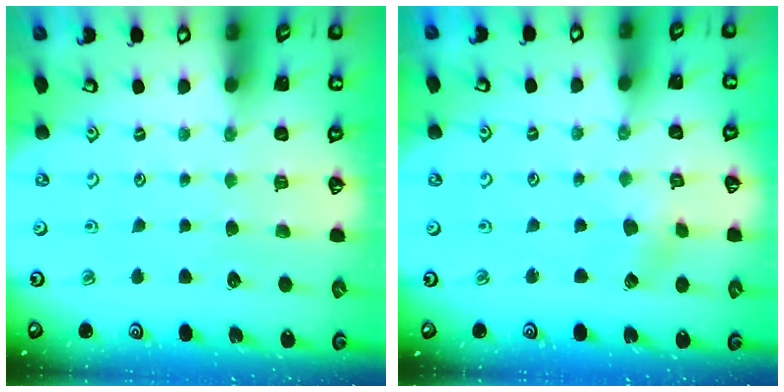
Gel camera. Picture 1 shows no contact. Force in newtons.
{"total": 2.5, "press": 2.4, "slide": 0.7}